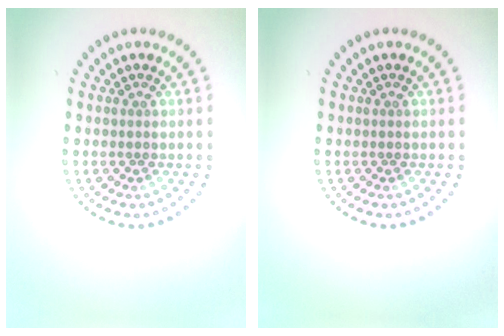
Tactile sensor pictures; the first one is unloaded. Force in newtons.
{"total": 0.0}